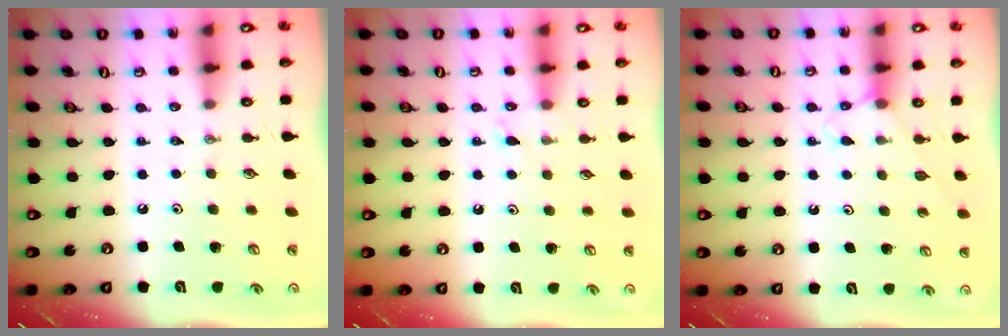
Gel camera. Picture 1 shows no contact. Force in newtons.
{"total": 4.5, "press": 4.5, "slide": 0.4}
{"total": 5.5, "press": 5.5, "slide": 0.6}